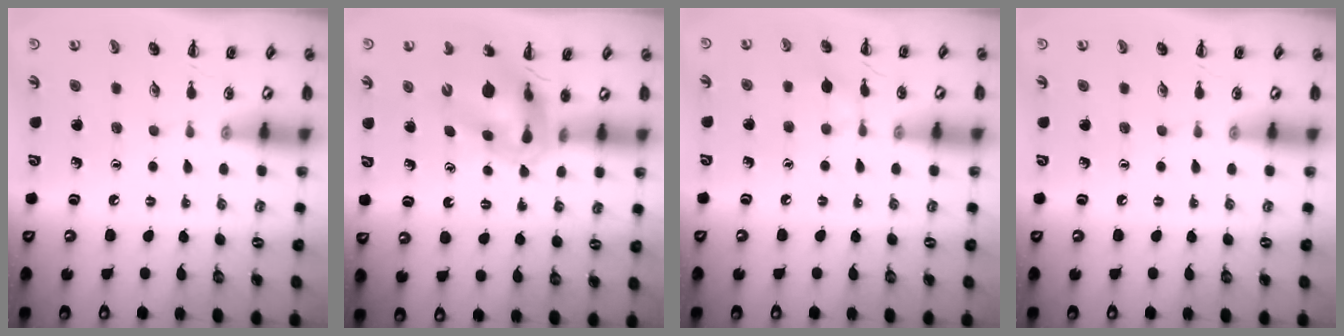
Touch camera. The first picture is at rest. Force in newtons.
{"total": 9.3, "press": 8.9, "slide": 2.8}
{"total": 6.6, "press": 6.4, "slide": 1.7}
{"total": 0.0}